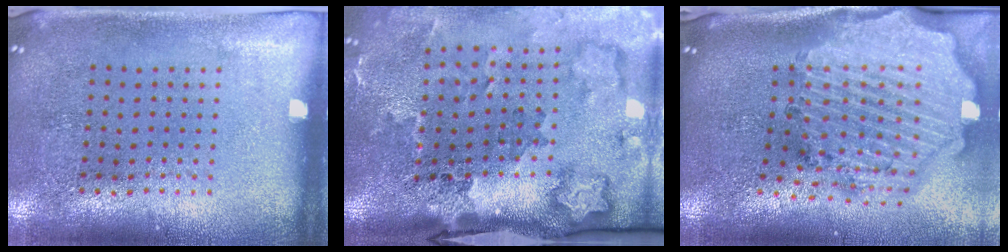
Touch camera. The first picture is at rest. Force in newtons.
{"total": 3.5, "press": 2.2, "slide": 2.7}
{"total": 4.0, "press": 3.3, "slide": 2.3}